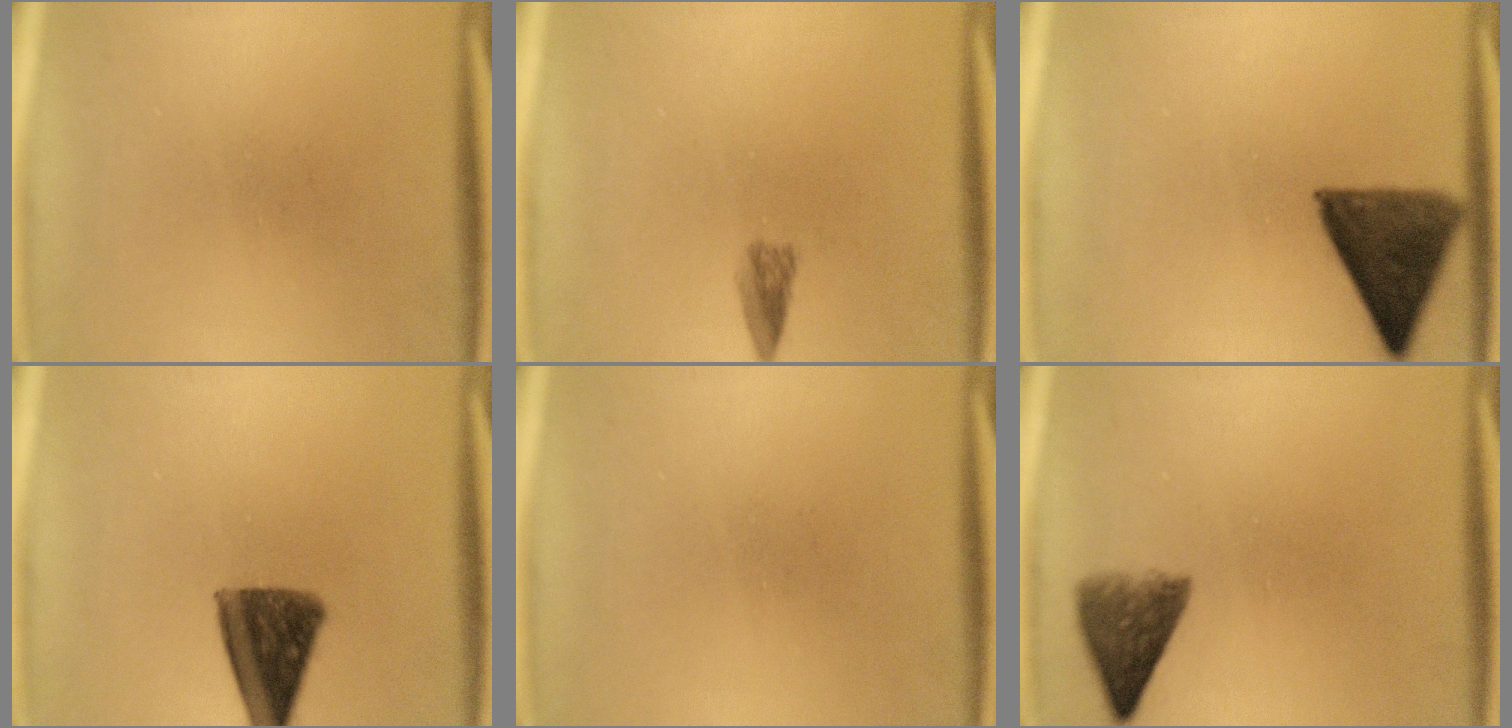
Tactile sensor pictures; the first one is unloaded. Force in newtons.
{"total": 2.0}
{"total": 11.1}
{"total": 10.9}
{"total": 0.0}
{"total": 5.4}